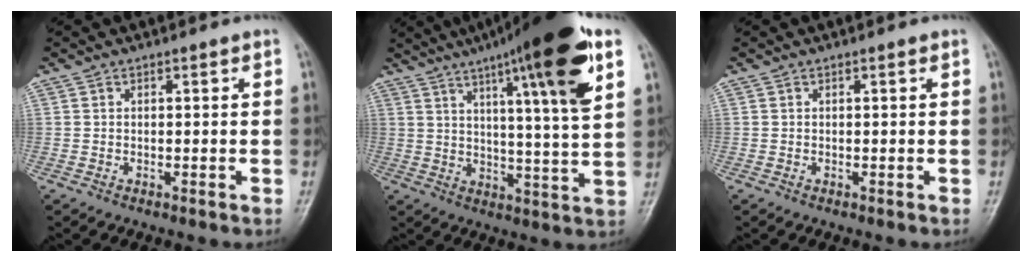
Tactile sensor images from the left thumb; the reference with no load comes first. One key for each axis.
{"total": 20.5, "fx": 10.3, "fy": 2.3, "fz": 17.5, "tx": -0.251, "ty": -0.025, "tz": 0.151}
{"total": 0.0}